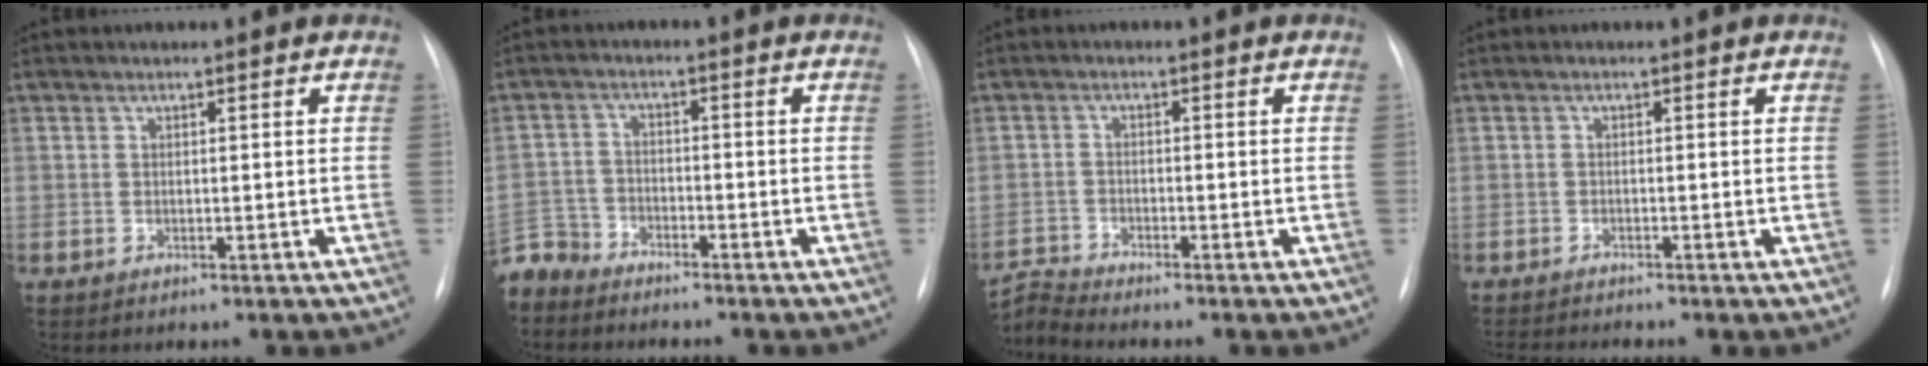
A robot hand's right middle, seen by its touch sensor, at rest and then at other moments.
{"total": 6.0, "force": [-5.7, 2.0, -0.2], "torque": [0.007, -0.003, -0.116]}
{"total": 4.1, "force": [-3.7, -1.7, -0.7], "torque": [0.000, -0.010, -0.071]}
{"total": 2.9, "force": [-2.7, -0.7, 0.7], "torque": [-0.013, -0.015, -0.047]}